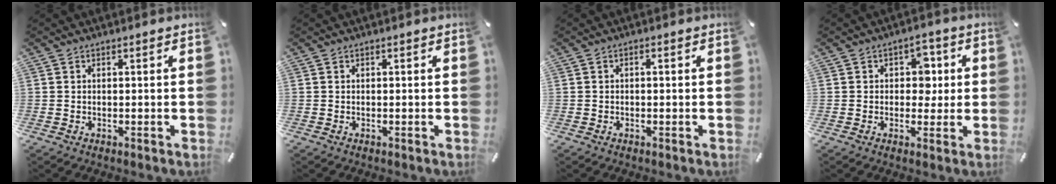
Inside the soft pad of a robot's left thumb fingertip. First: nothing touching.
{"total": 0.0}
{"total": 0.7, "force": [-0.2, 0.4, 0.6], "torque": [-0.011, 0.002, -0.006]}
{"total": 5.1, "force": [0.4, 4.1, 3.1], "torque": [-0.026, -0.004, -0.004]}